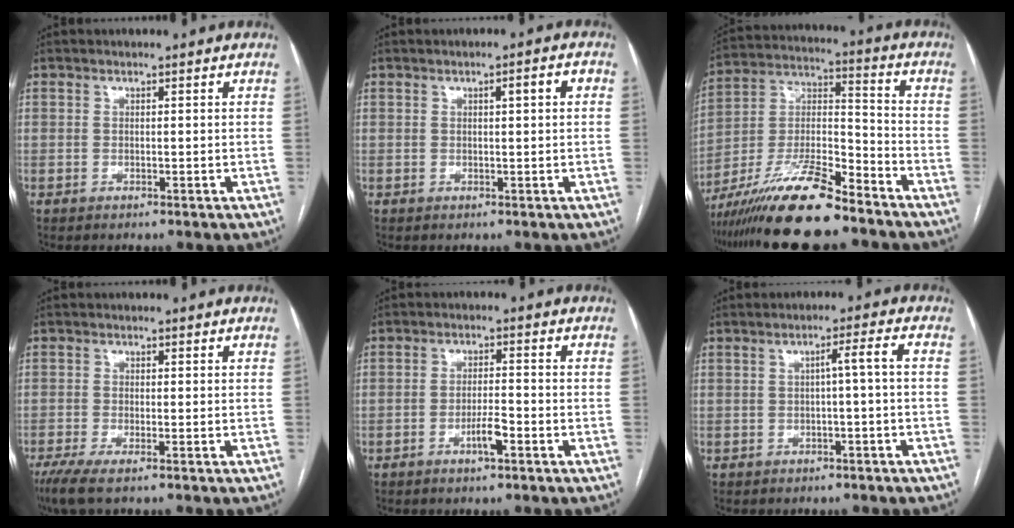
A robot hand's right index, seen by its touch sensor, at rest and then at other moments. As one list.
[{"total": 2.5, "force": [0.5, 0.3, 2.4], "torque": [-0.035, 0.008, 0.008]}, {"total": 16.2, "force": [-12.8, 2.3, 9.6], "torque": [-0.187, -0.002, -0.230]}, {"total": 4.2, "force": [-2.8, 0.4, 3.1], "torque": [-0.056, -0.012, -0.052]}, {"total": 3.5, "force": [-1.8, 0.5, 3.0], "torque": [-0.055, 0.000, -0.032]}, {"total": 2.9, "force": [-0.4, -0.4, 2.8], "torque": [-0.043, 0.013, -0.002]}]